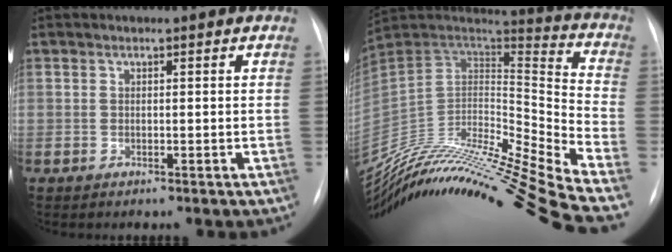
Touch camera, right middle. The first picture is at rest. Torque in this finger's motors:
{"motor_torque": [-0.87, -1.27, -0.24, 0.03]}